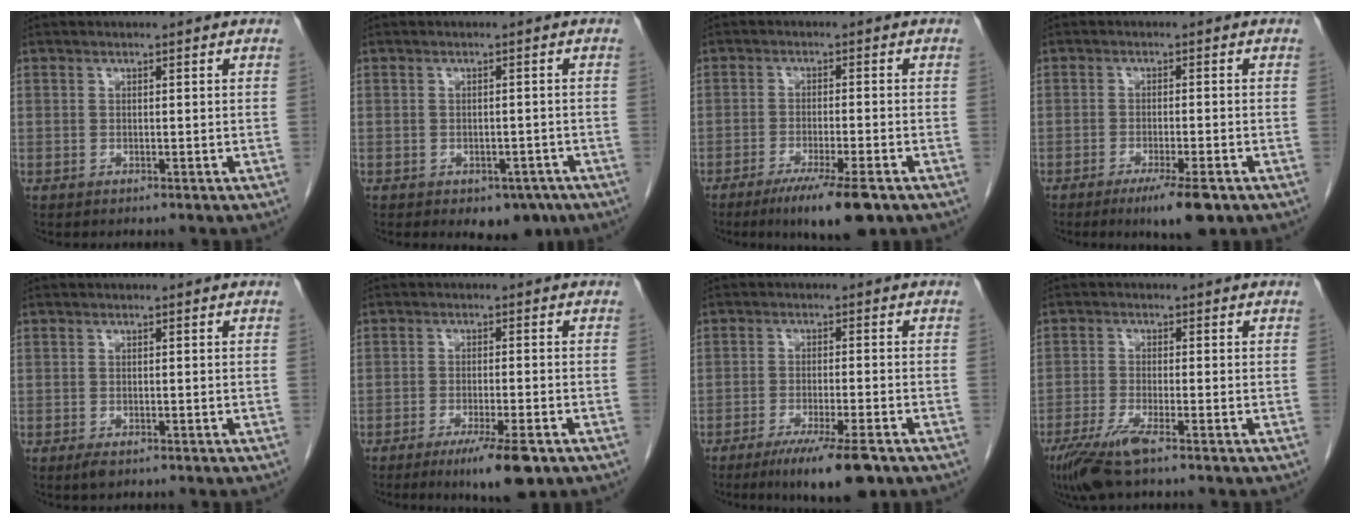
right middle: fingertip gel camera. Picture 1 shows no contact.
{"total": 4.5, "force": [-2.8, 2.7, 2.3], "torque": [-0.016, 0.001, -0.029]}
{"total": 8.4, "force": [-5.4, 0.6, 6.3], "torque": [-0.100, -0.021, -0.083]}
{"total": 5.9, "force": [-3.6, 0.6, 4.6], "torque": [-0.074, -0.014, -0.054]}
{"total": 1.5, "force": [-0.9, 0.6, 1.0], "torque": [-0.020, -0.002, -0.011]}
{"total": 7.1, "force": [-4.3, 0.6, 5.6], "torque": [-0.090, -0.018, -0.065]}
{"total": 9.0, "force": [-6.0, 0.7, 6.7], "torque": [-0.103, -0.021, -0.092]}
{"total": 5.8, "force": [-3.8, 0.3, 4.4], "torque": [-0.091, -0.018, -0.073]}